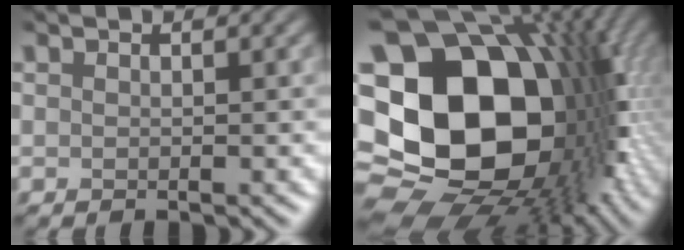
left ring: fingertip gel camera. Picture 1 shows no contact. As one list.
[{"total": 22.4, "force": [-1.9, 17.3, 14.1], "torque": [-0.235, -0.010, -0.065]}]